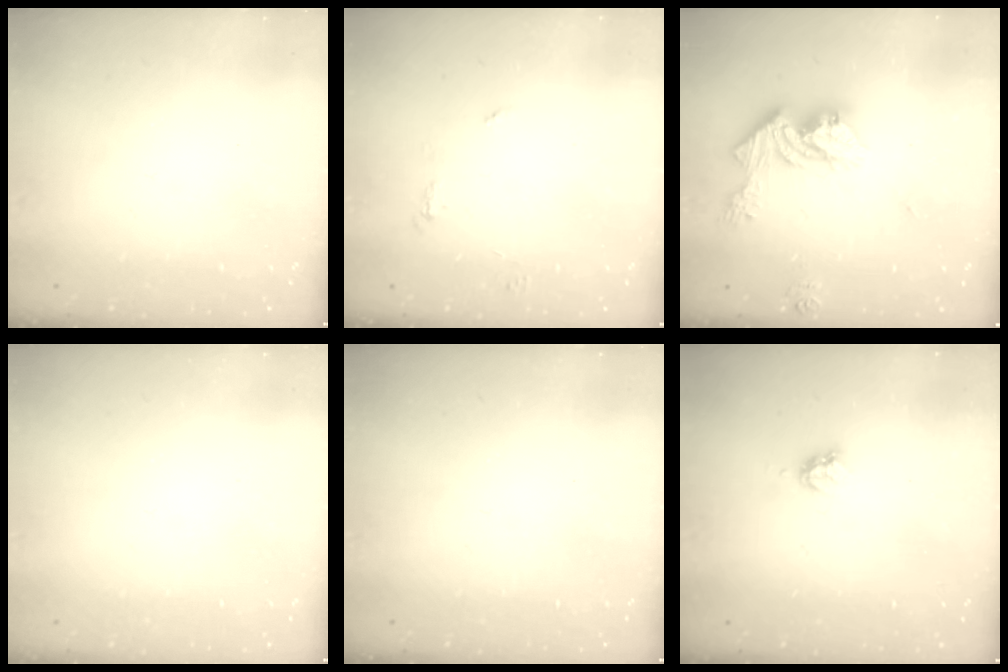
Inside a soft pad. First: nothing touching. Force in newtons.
{"total": 5.6, "press": 5.6, "slide": 0.4}
{"total": 14.7, "press": 14.7, "slide": 1.2}
{"total": 0.0}
{"total": 0.0}
{"total": 3.3, "press": 3.3, "slide": 0.4}